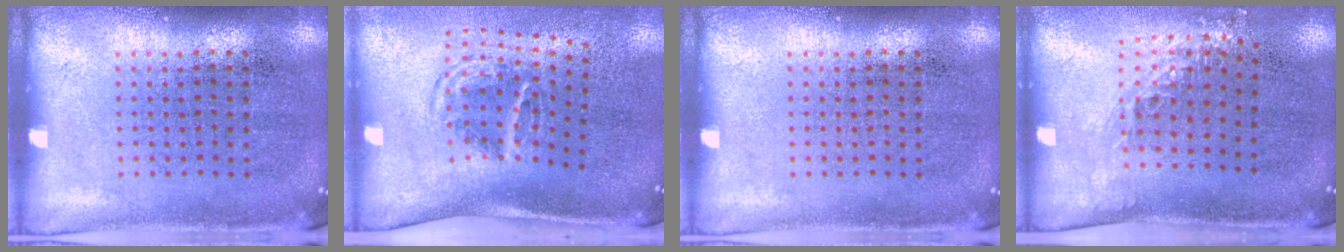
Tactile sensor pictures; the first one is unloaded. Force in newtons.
{"total": 1.9, "press": 1.2, "slide": 1.5}
{"total": 0.0}
{"total": 1.4, "press": 1.0, "slide": 1.0}